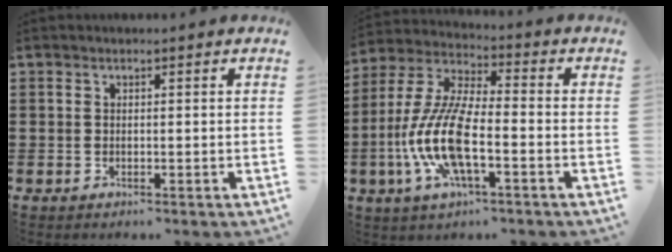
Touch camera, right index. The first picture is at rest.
{"total": 11.4, "force": [-3.8, 3.6, 10.2], "torque": [-0.244, -0.015, -0.076]}